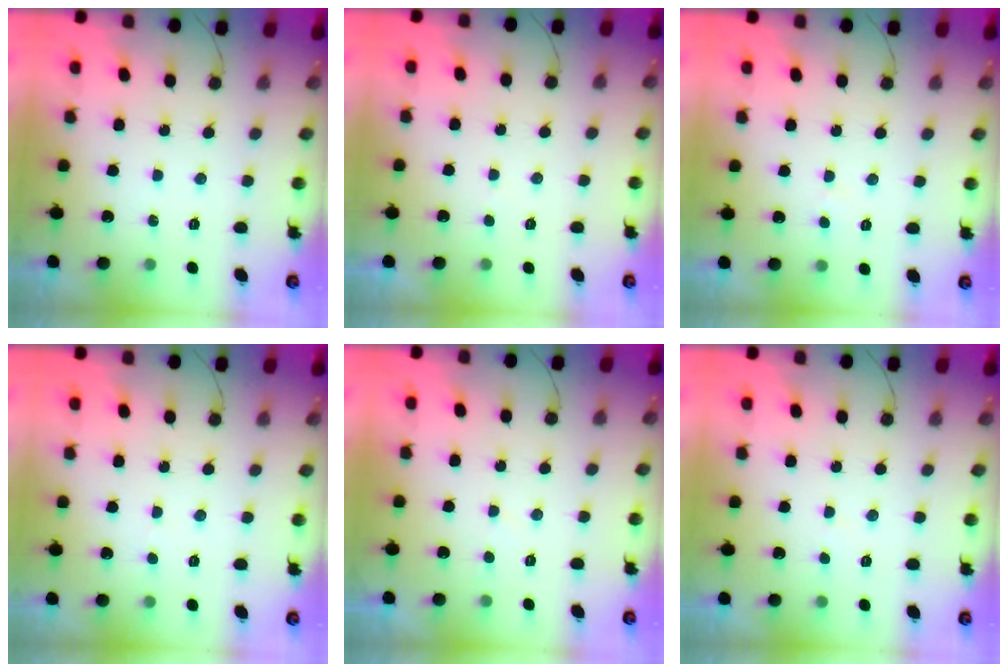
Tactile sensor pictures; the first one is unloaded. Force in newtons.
{"total": 1.9, "press": 1.9, "slide": 0.3}
{"total": 2.6, "press": 2.6, "slide": 0.2}
{"total": 2.4, "press": 2.4, "slide": 0.2}
{"total": 1.6, "press": 1.6, "slide": 0.2}
{"total": 2.4, "press": 2.4, "slide": 0.2}